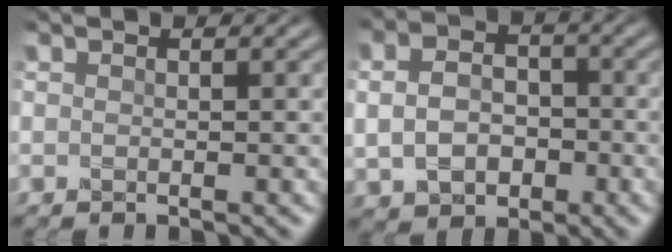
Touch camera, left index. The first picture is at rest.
{"total": 4.7, "force": [-0.4, 3.6, 3.1], "torque": [-0.063, -0.001, -0.009]}